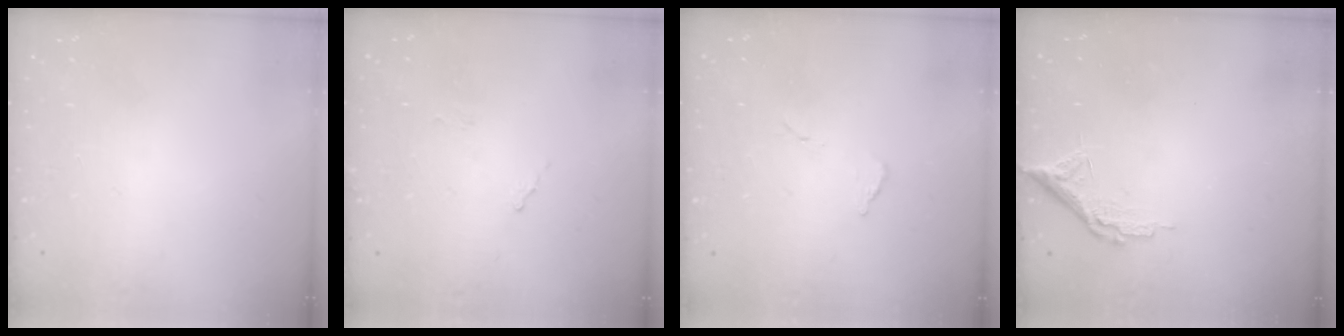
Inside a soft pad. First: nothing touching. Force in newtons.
{"total": 8.1, "press": 8.1, "slide": 0.4}
{"total": 5.8, "press": 5.8, "slide": 0.2}
{"total": 8.7, "press": 8.6, "slide": 0.5}